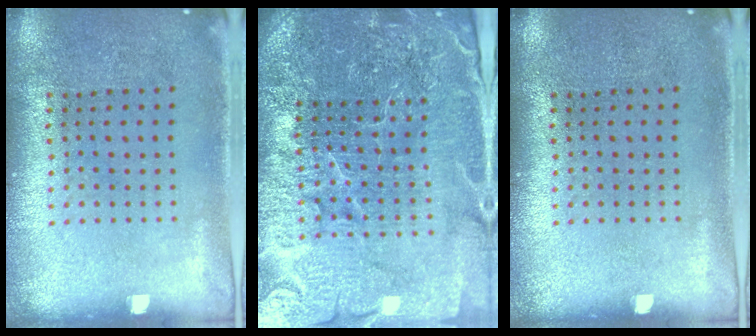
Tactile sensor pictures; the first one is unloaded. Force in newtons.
{"total": 5.6, "press": 5.1, "slide": 2.3}
{"total": 0.0}